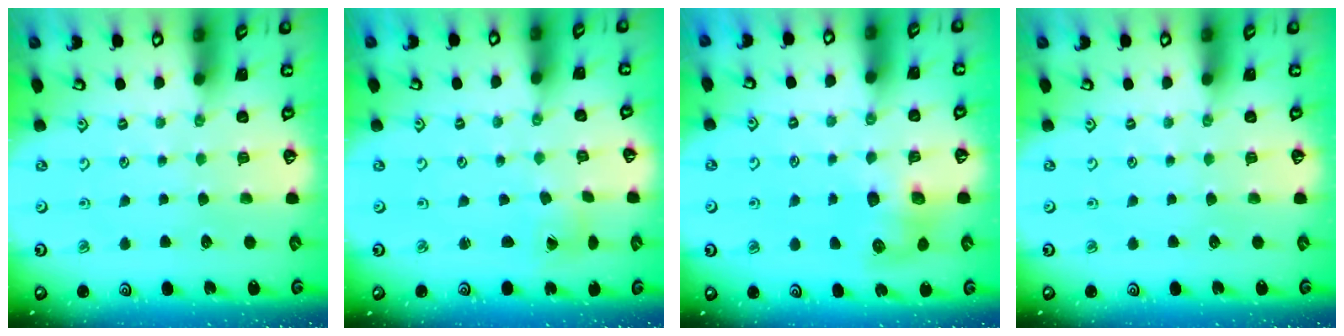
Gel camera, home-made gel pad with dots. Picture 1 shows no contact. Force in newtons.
{"total": 0.0}
{"total": 7.2, "press": 7.2, "slide": 0.7}
{"total": 0.0}